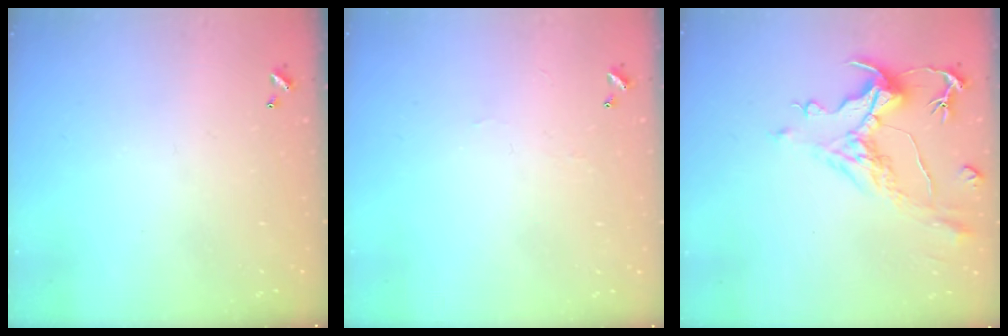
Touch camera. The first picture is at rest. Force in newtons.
{"total": 0.8, "press": 0.7, "slide": 0.5}
{"total": 1.5, "press": 0.4, "slide": 1.4}